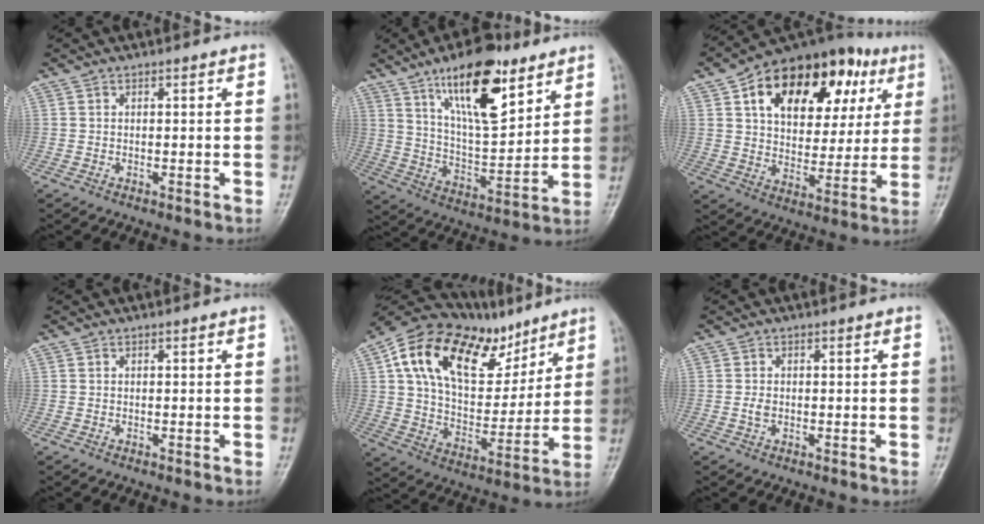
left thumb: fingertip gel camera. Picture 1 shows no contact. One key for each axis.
{"total": 18.1, "fx": 10.5, "fy": 6.9, "fz": 13.0, "tx": -0.178, "ty": -0.056, "tz": 0.183}
{"total": 24.6, "fx": 10.1, "fy": 14.4, "fz": 17.2, "tx": -0.217, "ty": 0.009, "tz": 0.155}
{"total": 0.0}
{"total": 26.4, "fx": 13.6, "fy": 14.4, "fz": 17.5, "tx": -0.265, "ty": -0.009, "tz": 0.232}
{"total": 1.4, "fx": -0.1, "fy": 1.0, "fz": 1.0, "tx": -0.019, "ty": 0.000, "tz": -0.003}